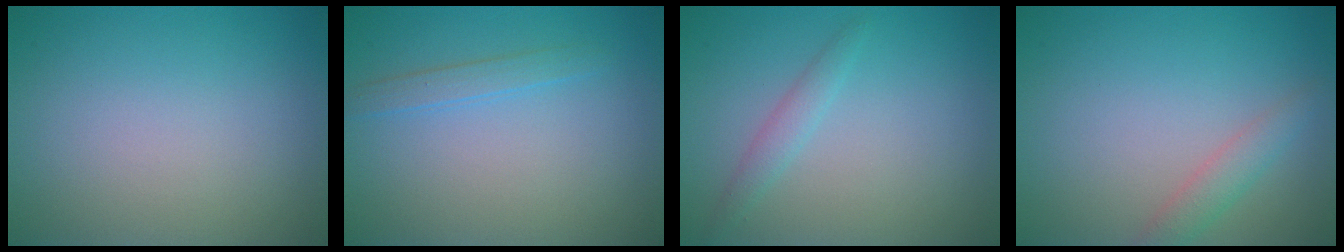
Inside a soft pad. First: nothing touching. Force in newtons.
{"total": 1.3, "press": 1.3, "slide": 0.1}
{"total": 1.4, "press": 1.4, "slide": 0.1}
{"total": 1.8, "press": 1.8, "slide": 0.1}